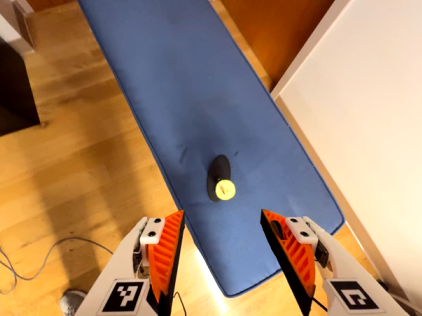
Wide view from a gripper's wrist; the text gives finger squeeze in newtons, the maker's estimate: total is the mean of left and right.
{"total": 0.0}